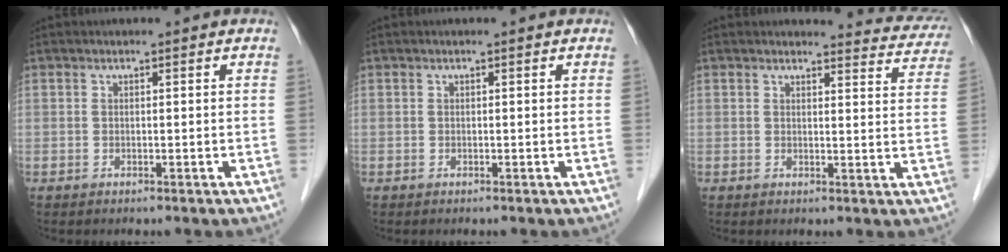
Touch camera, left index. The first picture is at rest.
{"total": 0.0}
{"total": 7.7, "force": [7.6, 1.3, -0.1], "torque": [0.025, -0.033, 0.058]}